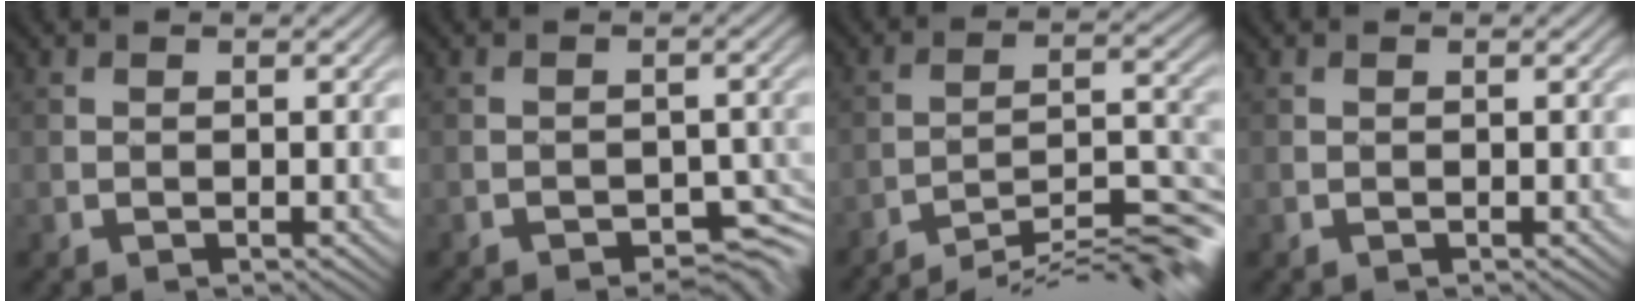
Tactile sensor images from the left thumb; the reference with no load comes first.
{"total": 3.2, "force": [-2.6, 1.3, 1.4], "torque": [-0.016, -0.007, -0.042]}
{"total": 10.9, "force": [-9.6, 0.4, 5.2], "torque": [-0.087, 0.024, -0.151]}
{"total": 0.0}